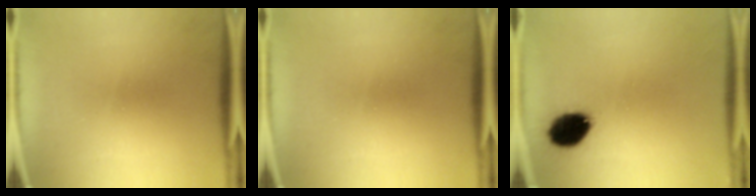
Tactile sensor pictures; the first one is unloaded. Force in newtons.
{"total": 0.0}
{"total": 10.9}